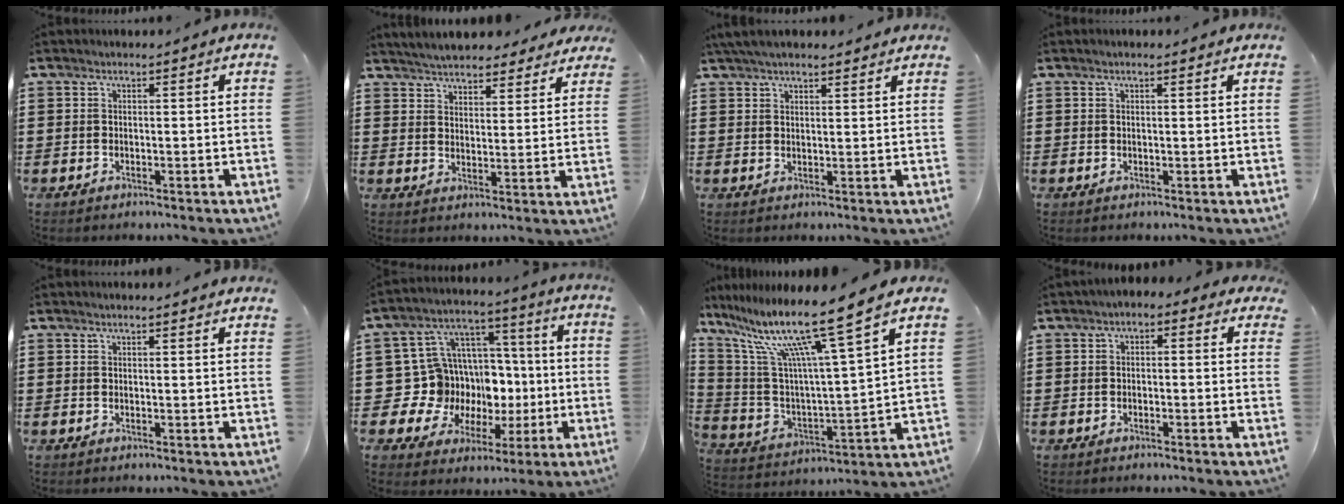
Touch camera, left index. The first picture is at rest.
{"total": 4.9, "force": [4.8, 0.5, 0.5], "torque": [-0.030, -0.019, 0.087]}
{"total": 4.0, "force": [3.5, 0.9, 1.7], "torque": [-0.042, -0.001, 0.067]}
{"total": 0.8, "force": [0.5, 0.0, 0.6], "torque": [-0.012, 0.001, 0.010]}
{"total": 1.1, "force": [1.0, -0.1, 0.4], "torque": [-0.009, -0.002, 0.019]}
{"total": 12.9, "force": [-1.8, 12.3, 3.5], "torque": [-0.118, -0.015, -0.009]}
{"total": 14.1, "force": [10.5, -0.5, 9.4], "torque": [-0.219, -0.067, 0.168]}
{"total": 1.5, "force": [-1.1, 0.8, 0.7], "torque": [-0.017, 0.008, -0.025]}